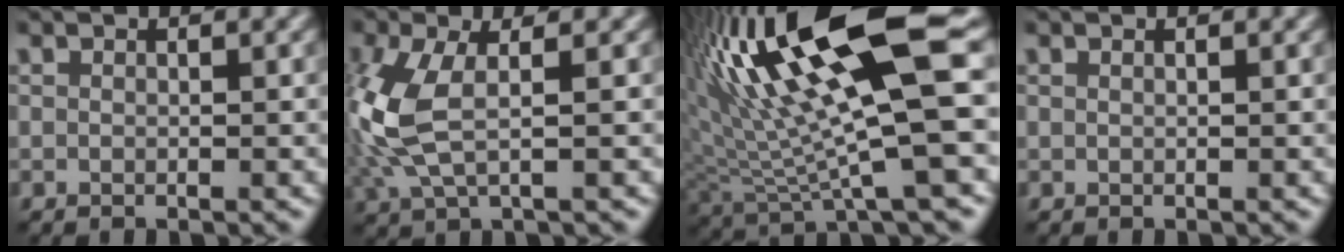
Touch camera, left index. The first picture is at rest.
{"total": 6.1, "force": [0.1, 2.6, 5.5], "torque": [-0.158, 0.001, 0.002]}
{"total": 15.1, "force": [5.0, 3.1, 13.9], "torque": [-0.252, 0.013, 0.094]}
{"total": 0.0}